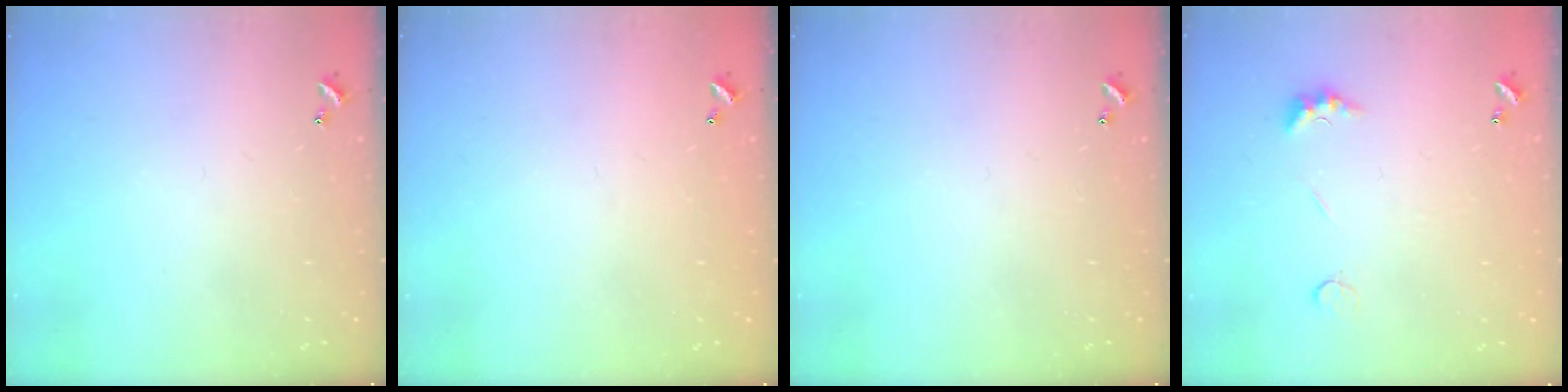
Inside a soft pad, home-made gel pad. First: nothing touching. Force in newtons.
{"total": 2.8, "press": 2.8, "slide": 0.1}
{"total": 0.0}
{"total": 2.5, "press": 2.4, "slide": 0.7}